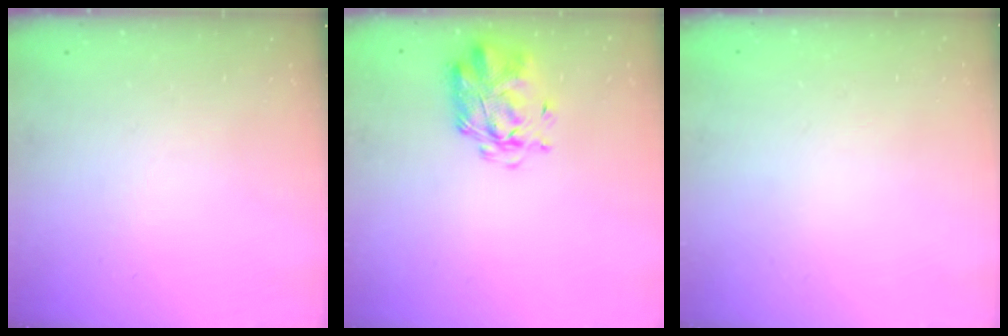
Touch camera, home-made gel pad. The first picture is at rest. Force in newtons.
{"total": 2.9, "press": 2.8, "slide": 0.8}
{"total": 1.8, "press": 1.8, "slide": 0.2}